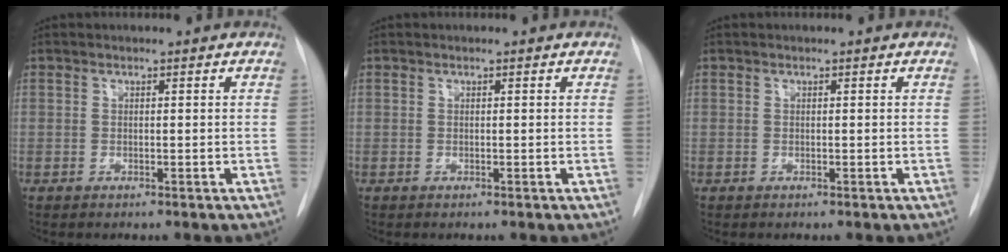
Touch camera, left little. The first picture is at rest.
{"total": 0.0}
{"total": 0.0}